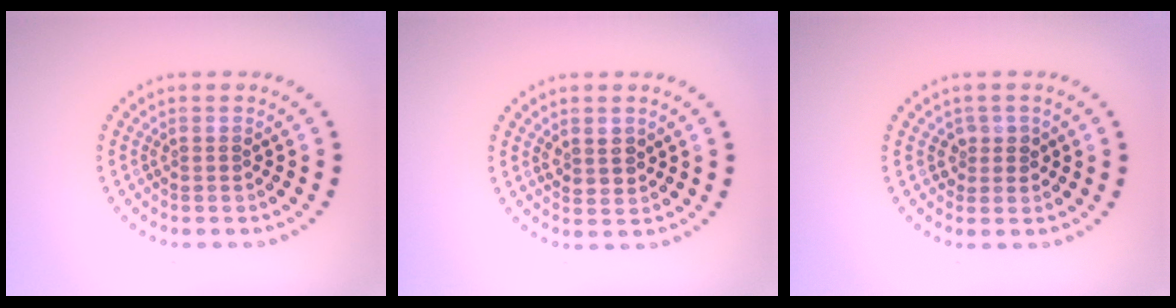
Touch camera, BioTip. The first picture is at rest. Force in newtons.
{"total": 1.7, "press": 1.6, "slide": 0.7}
{"total": 1.4, "press": 1.3, "slide": 0.5}